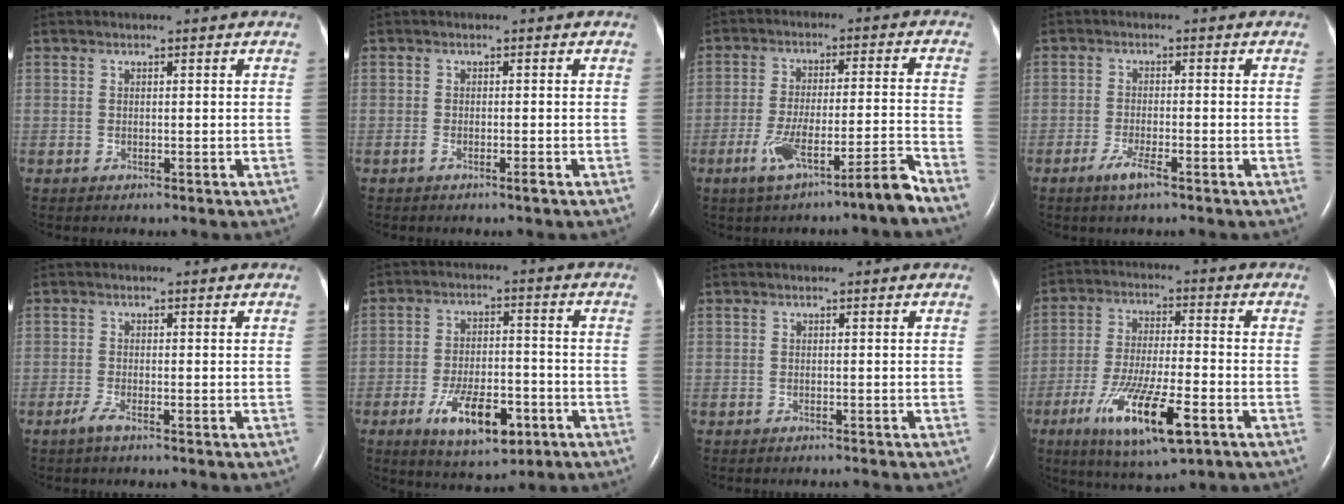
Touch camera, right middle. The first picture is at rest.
{"total": 1.2, "force": [-0.8, -0.1, 0.8], "torque": [-0.021, -0.002, -0.015]}
{"total": 8.8, "force": [-6.0, -0.4, 6.4], "torque": [-0.116, 0.003, -0.101]}
{"total": 3.2, "force": [-2.1, 0.3, 2.5], "torque": [-0.053, -0.005, -0.041]}
{"total": 1.5, "force": [-1.1, -0.1, 1.0], "torque": [-0.029, -0.005, -0.027]}
{"total": 10.5, "force": [-4.9, 4.0, 8.3], "torque": [-0.154, -0.008, -0.072]}
{"total": 0.8, "force": [-0.8, -0.2, 0.0], "torque": [0.000, -0.002, -0.008]}
{"total": 13.7, "force": [-6.3, 2.3, 11.9], "torque": [-0.230, -0.027, -0.103]}